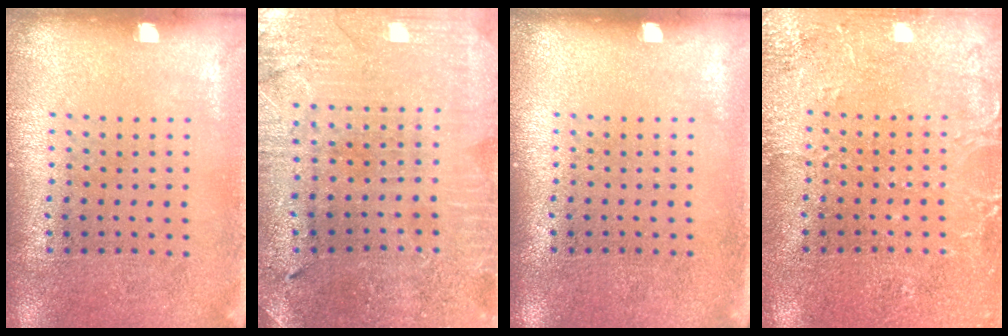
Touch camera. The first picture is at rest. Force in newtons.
{"total": 1.0, "press": 0.9, "slide": 0.2}
{"total": 0.0}
{"total": 2.9, "press": 2.9, "slide": 0.4}